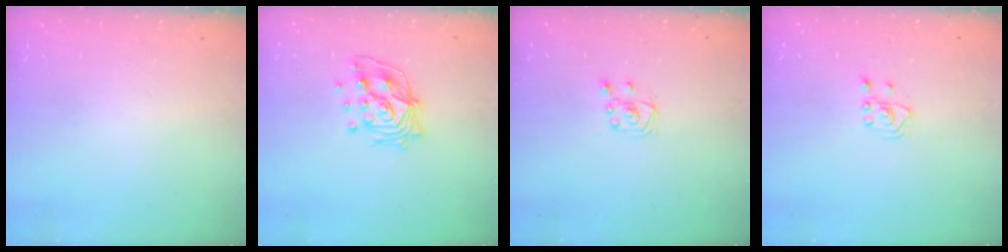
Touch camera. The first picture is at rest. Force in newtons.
{"total": 14.4, "press": 14.4, "slide": 1.1}
{"total": 4.5, "press": 4.5, "slide": 0.5}
{"total": 2.5, "press": 2.4, "slide": 0.9}